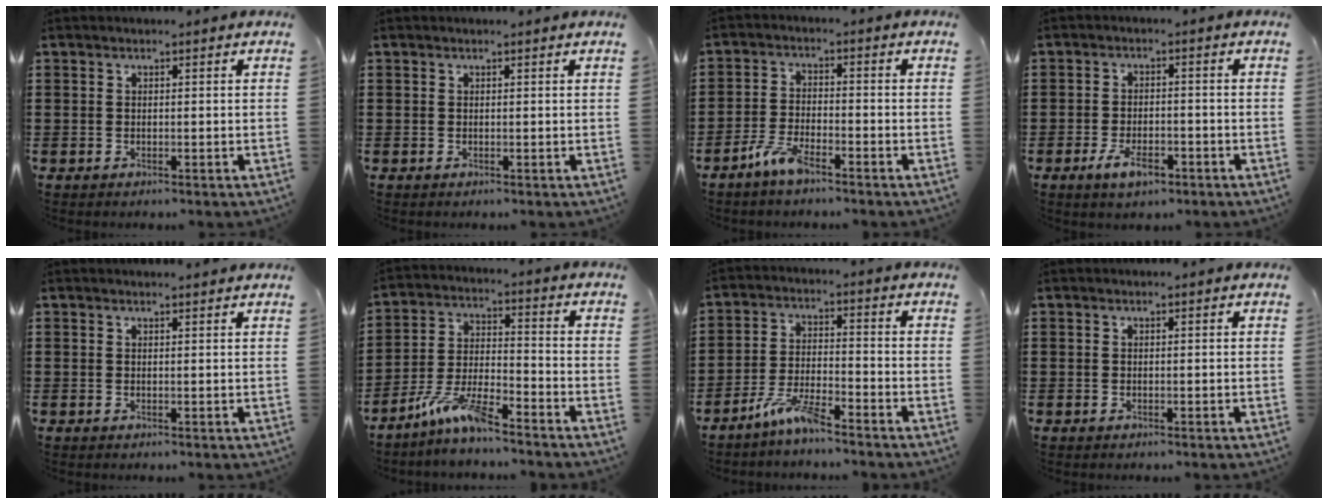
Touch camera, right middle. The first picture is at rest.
{"total": 0.0}
{"total": 4.4, "force": [-3.4, 1.0, 2.7], "torque": [-0.064, 0.002, -0.067]}
{"total": 4.5, "force": [-2.5, 1.9, 3.3], "torque": [-0.067, 0.000, -0.047]}
{"total": 0.8, "force": [0.8, -0.1, 0.2], "torque": [0.003, -0.004, 0.013]}
{"total": 8.0, "force": [-6.5, 1.0, 4.5], "torque": [-0.103, -0.004, -0.128]}
{"total": 6.2, "force": [-5.1, 0.6, 3.5], "torque": [-0.083, -0.007, -0.100]}
{"total": 0.0}